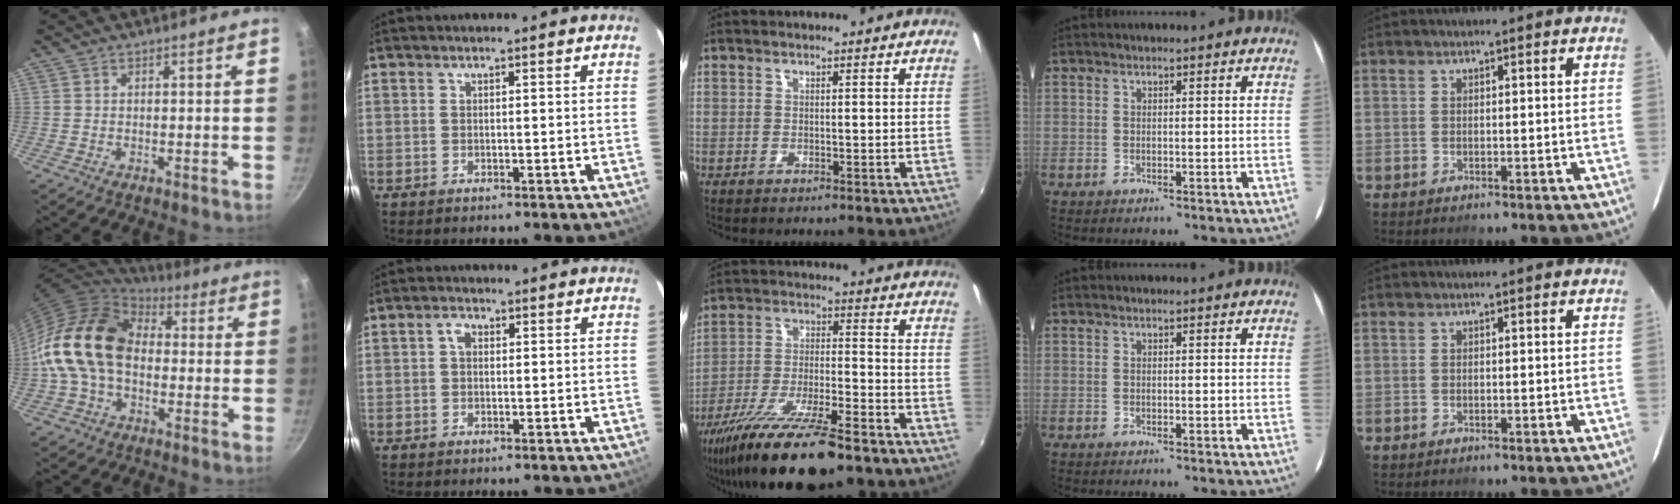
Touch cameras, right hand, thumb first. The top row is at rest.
{"thumb": {"total": 17.9, "force": [-0.2, 12.8, 12.6], "torque": [-0.208, 0.041, -0.019]}, "index": {"total": 1.9, "force": [0.3, 1.4, 1.2], "torque": [-0.022, 0.008, 0.002]}, "middle": {"total": 19.4, "force": [-14.6, 4.0, 12.1], "torque": [-0.232, -0.041, -0.249]}}